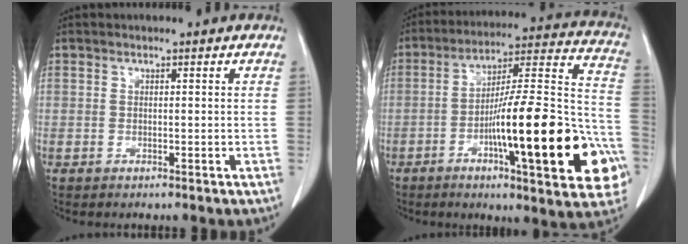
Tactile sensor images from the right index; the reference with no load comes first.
{"total": 25.8, "force": [-8.1, 4.0, 24.1], "torque": [-0.289, 0.013, -0.109]}